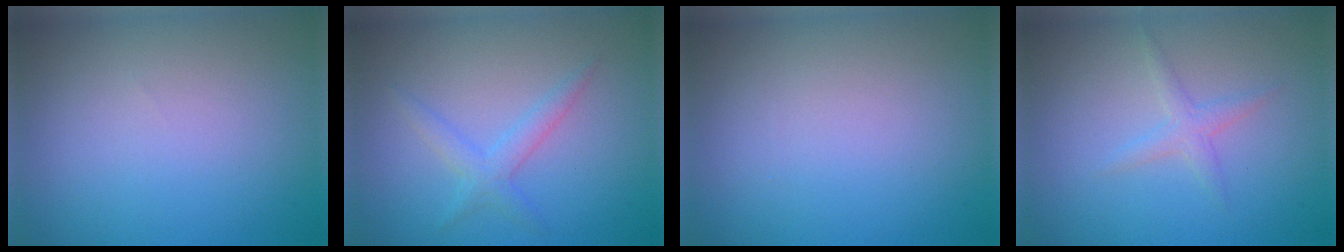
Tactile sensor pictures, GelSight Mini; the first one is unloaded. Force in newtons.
{"total": 1.9, "press": 1.9, "slide": 0.0}
{"total": 0.0}
{"total": 1.4, "press": 1.4, "slide": 0.1}